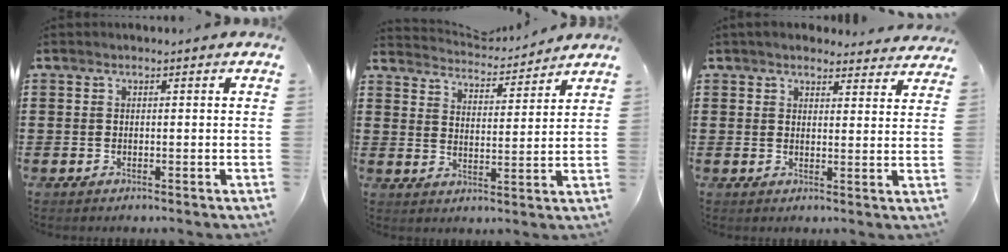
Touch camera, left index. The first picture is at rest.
{"total": 3.9, "force": [3.9, 0.0, 0.2], "torque": [-0.027, -0.028, 0.064]}
{"total": 3.5, "force": [3.4, 0.8, 0.8], "torque": [-0.017, -0.011, 0.061]}